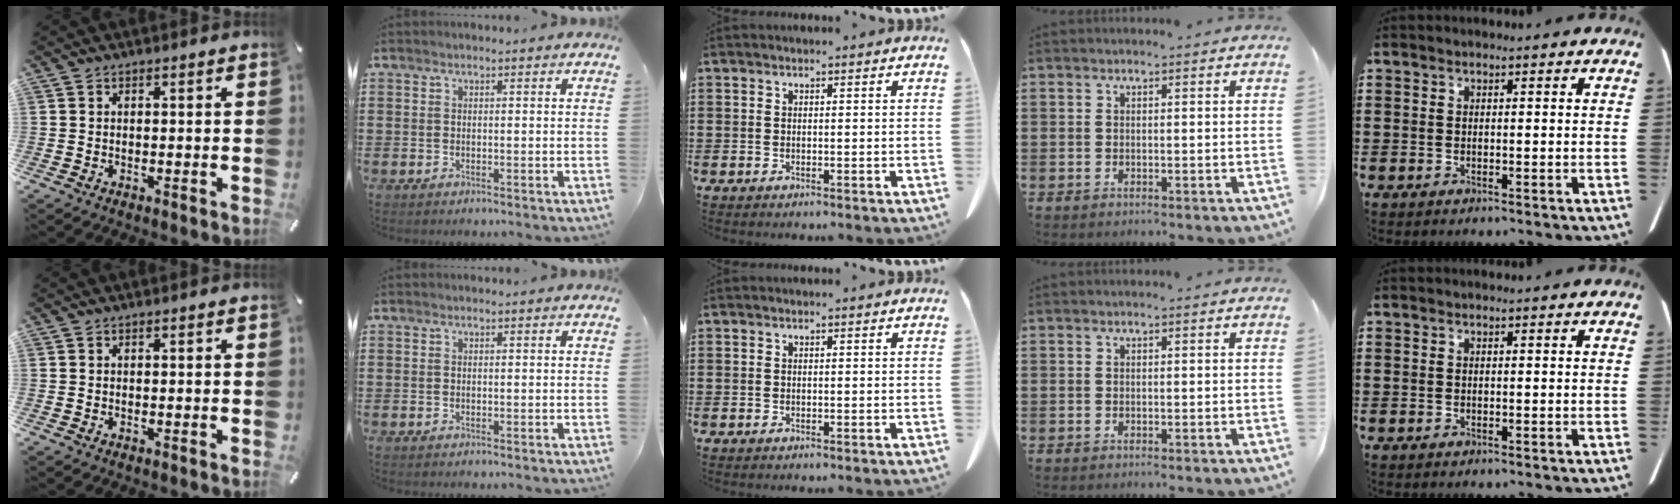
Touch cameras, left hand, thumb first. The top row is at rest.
{}